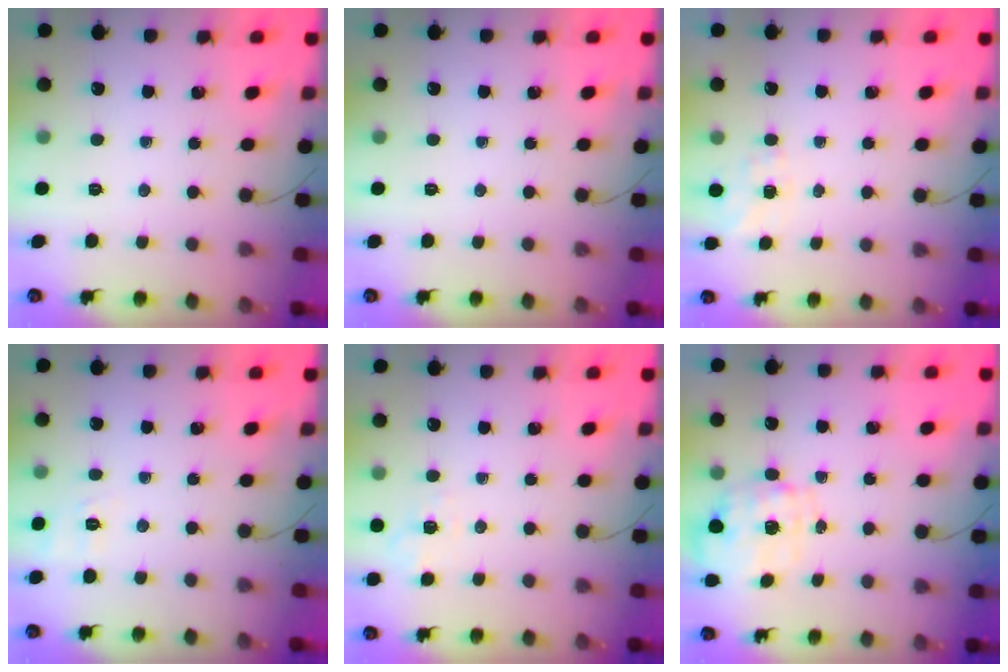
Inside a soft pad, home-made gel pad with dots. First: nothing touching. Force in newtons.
{"total": 0.0}
{"total": 6.1, "press": 5.9, "slide": 1.4}
{"total": 2.1, "press": 0.8, "slide": 1.9}
{"total": 2.4, "press": 1.7, "slide": 1.7}
{"total": 4.1, "press": 3.9, "slide": 1.3}